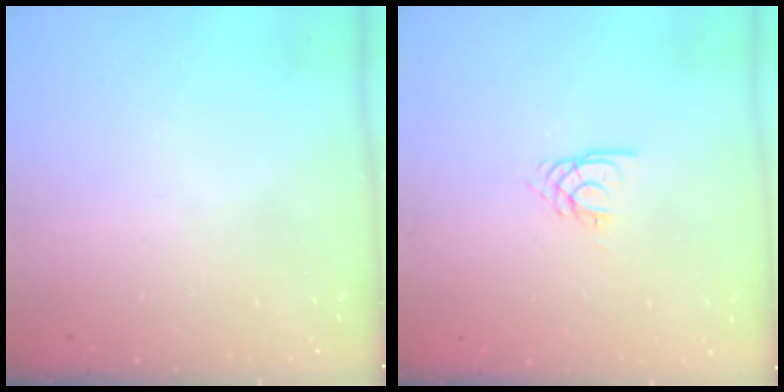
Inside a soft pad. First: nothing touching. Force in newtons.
{"total": 2.1, "press": 2.1, "slide": 0.2}